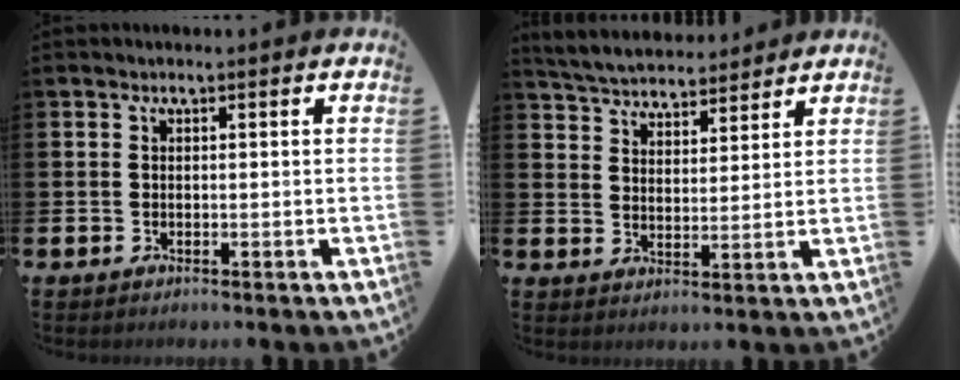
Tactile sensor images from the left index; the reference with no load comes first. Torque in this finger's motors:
{"motor_torque": [1.07, -1.07, 0.32, 0.06]}